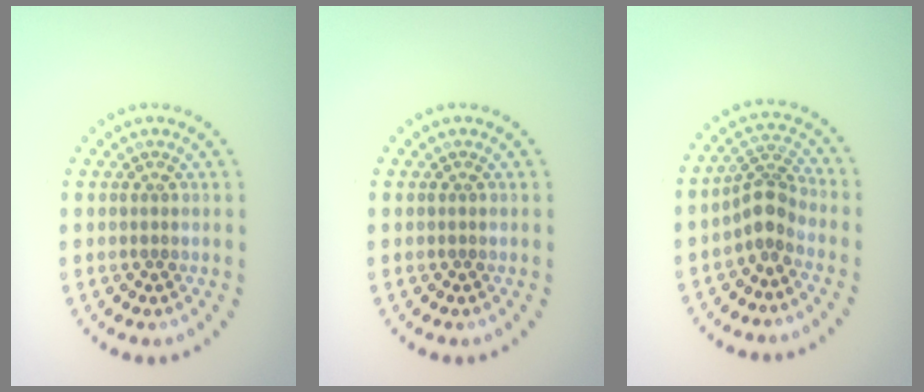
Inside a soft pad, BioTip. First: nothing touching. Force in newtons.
{"total": 0.0}
{"total": 3.0, "press": 2.1, "slide": 2.1}